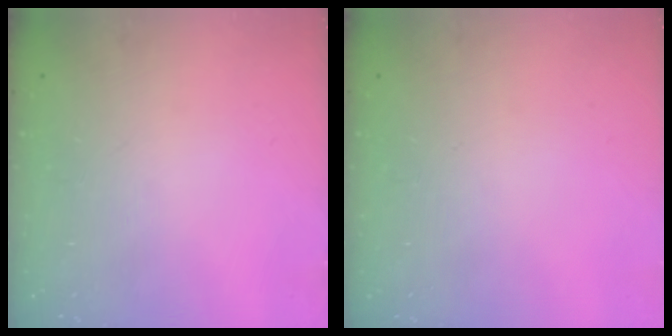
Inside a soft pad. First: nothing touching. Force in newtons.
{"total": 0.0}